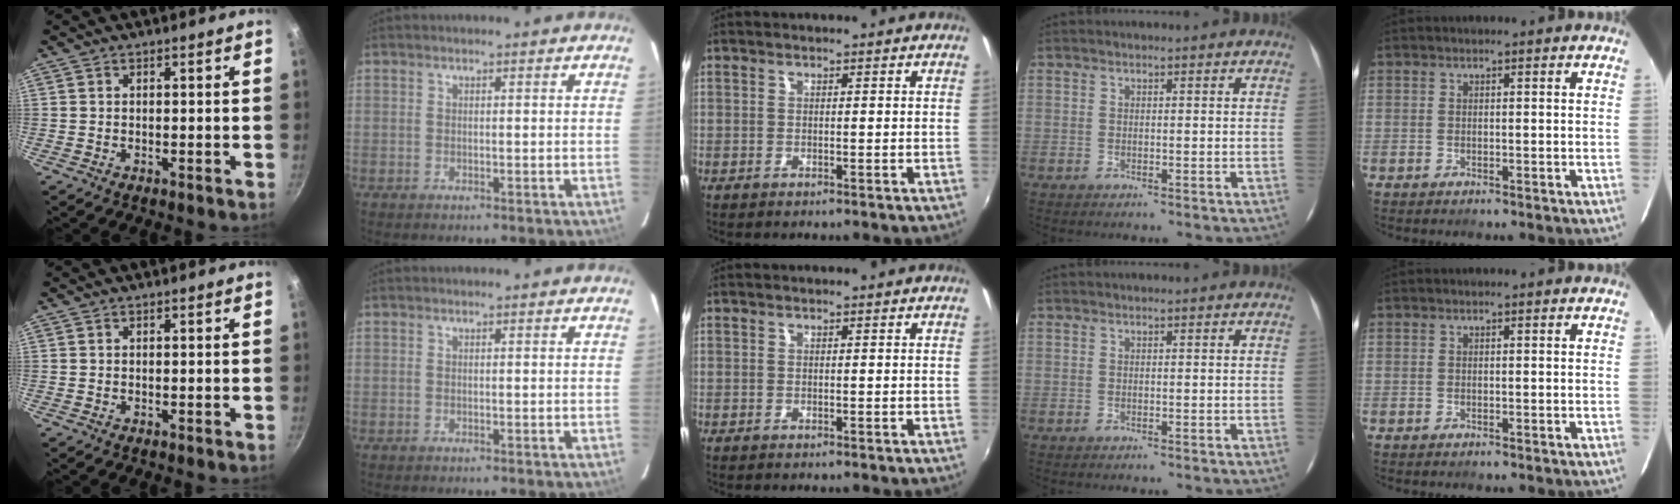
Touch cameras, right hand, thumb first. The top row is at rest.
{}